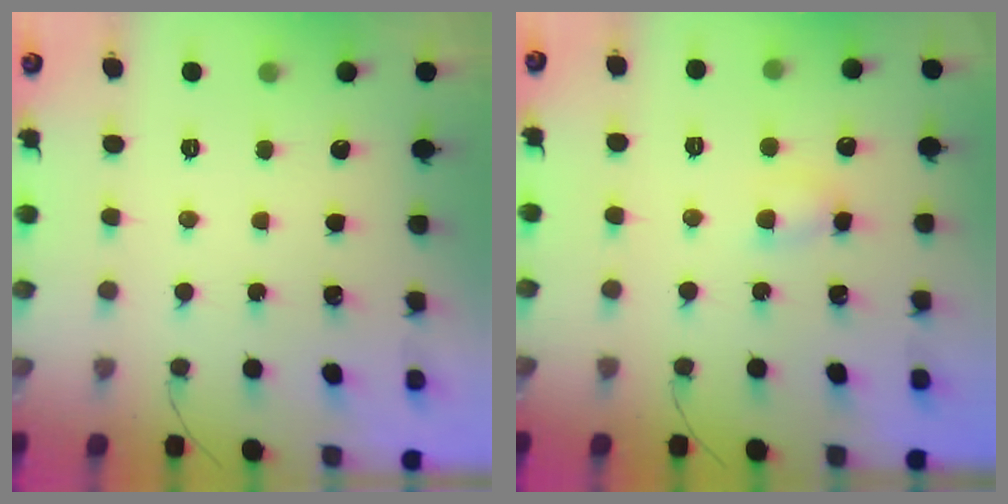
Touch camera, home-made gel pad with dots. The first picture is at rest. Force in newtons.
{"total": 4.0, "press": 3.7, "slide": 1.3}